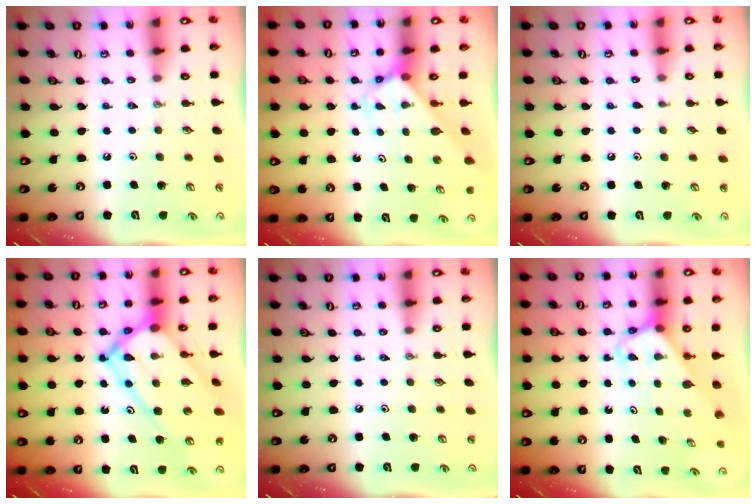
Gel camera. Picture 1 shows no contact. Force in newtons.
{"total": 2.8, "press": 2.8, "slide": 0.1}
{"total": 3.8, "press": 3.8, "slide": 0.5}
{"total": 18.9, "press": 18.8, "slide": 1.7}
{"total": 0.0}
{"total": 3.4, "press": 3.4, "slide": 0.2}